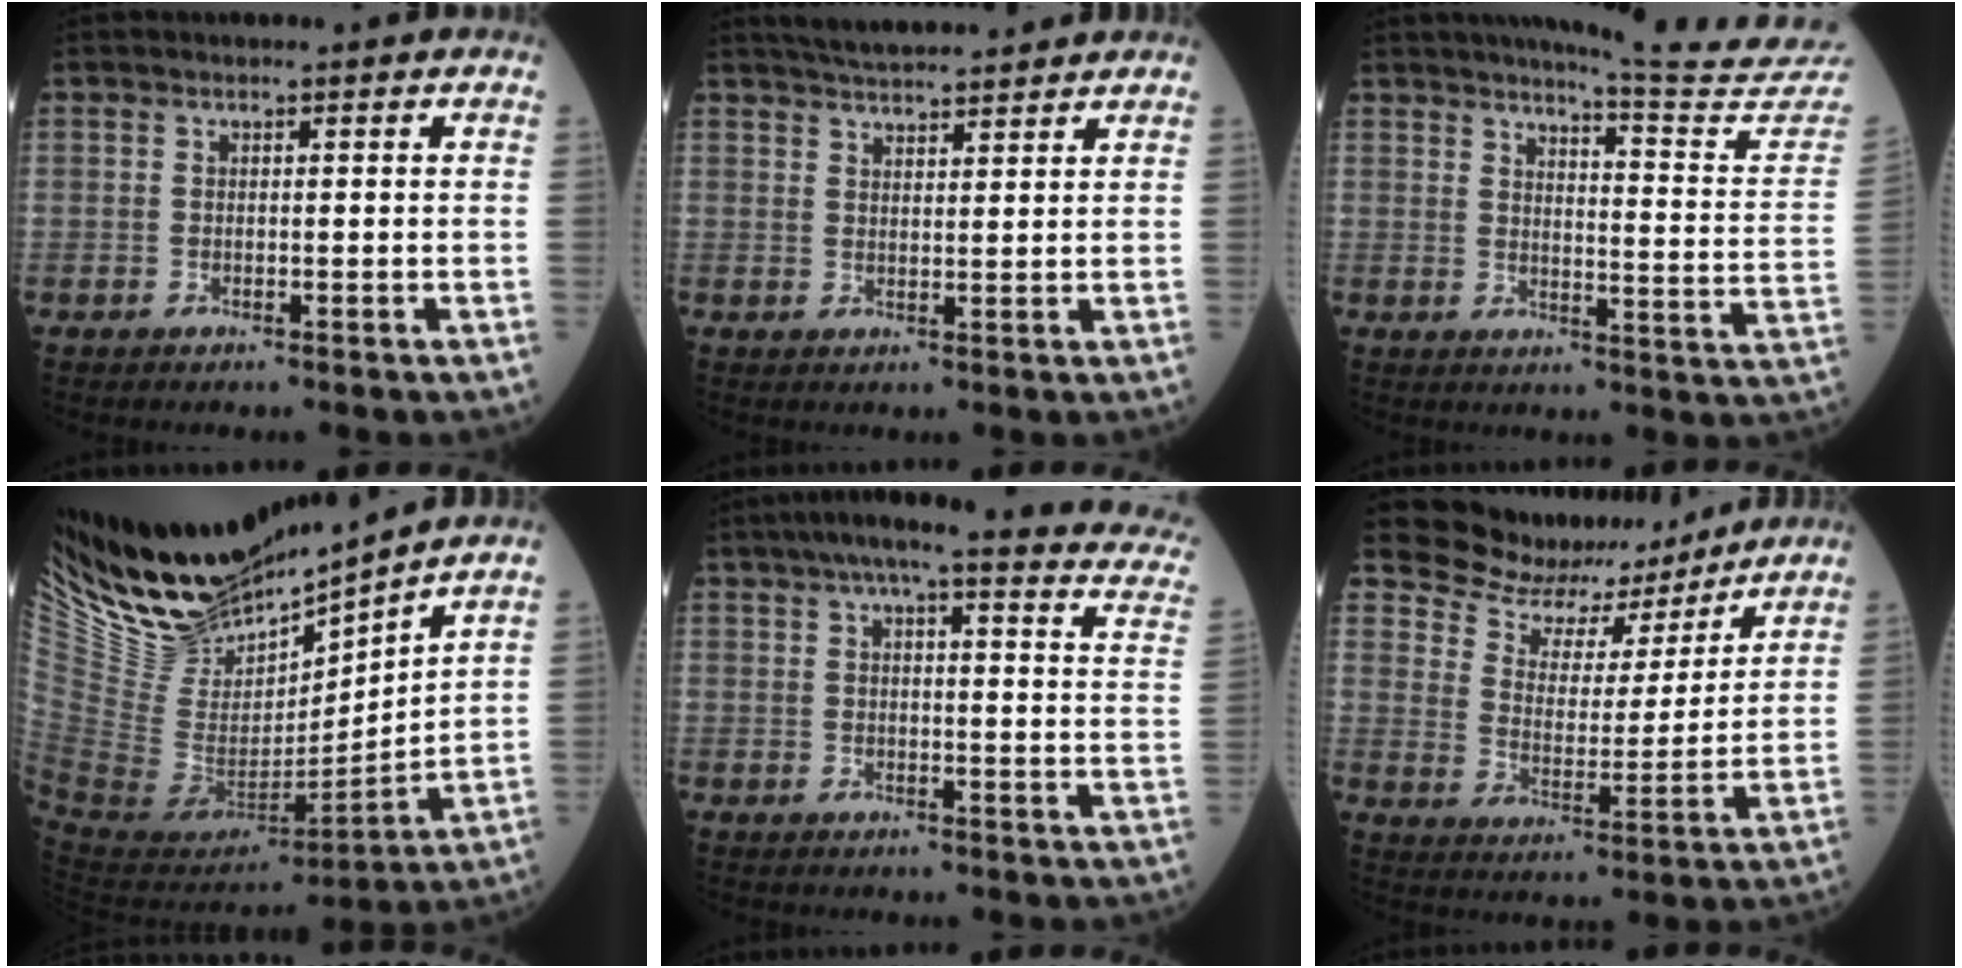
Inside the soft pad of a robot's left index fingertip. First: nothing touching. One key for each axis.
{"total": 9.0, "fx": 8.3, "fy": 0.9, "fz": 3.2, "tx": -0.054, "ty": 0.026, "tz": 0.126}
{"total": 17.1, "fx": 16.4, "fy": -2.5, "fz": 3.9, "tx": -0.057, "ty": -0.126, "tz": 0.188}
{"total": 17.1, "fx": 15.7, "fy": 2.4, "fz": 6.2, "tx": -0.131, "ty": -0.015, "tz": 0.318}
{"total": 23.6, "fx": 20.0, "fy": 2.6, "fz": 12.3, "tx": -0.165, "ty": -0.020, "tz": 0.224}
{"total": 11.9, "fx": 11.1, "fy": 4.1, "fz": 1.4, "tx": -0.035, "ty": 0.001, "tz": 0.180}